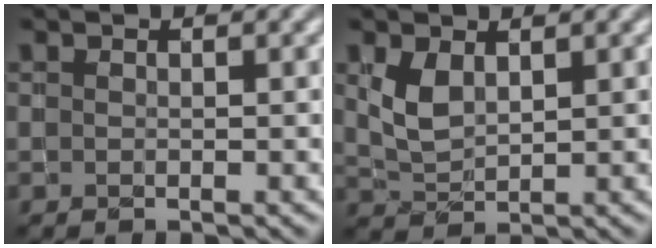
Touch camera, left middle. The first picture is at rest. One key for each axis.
{"total": 2.5, "fx": 0.9, "fy": 1.5, "fz": 1.8, "tx": -0.046, "ty": -0.002, "tz": 0.025}